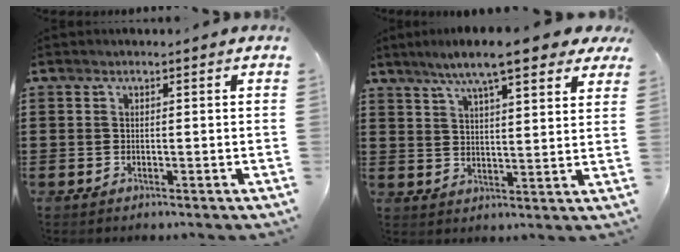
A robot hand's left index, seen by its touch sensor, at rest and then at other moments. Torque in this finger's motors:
{"motor_torque": [2.14, 0.00, 1.05, 0.21]}